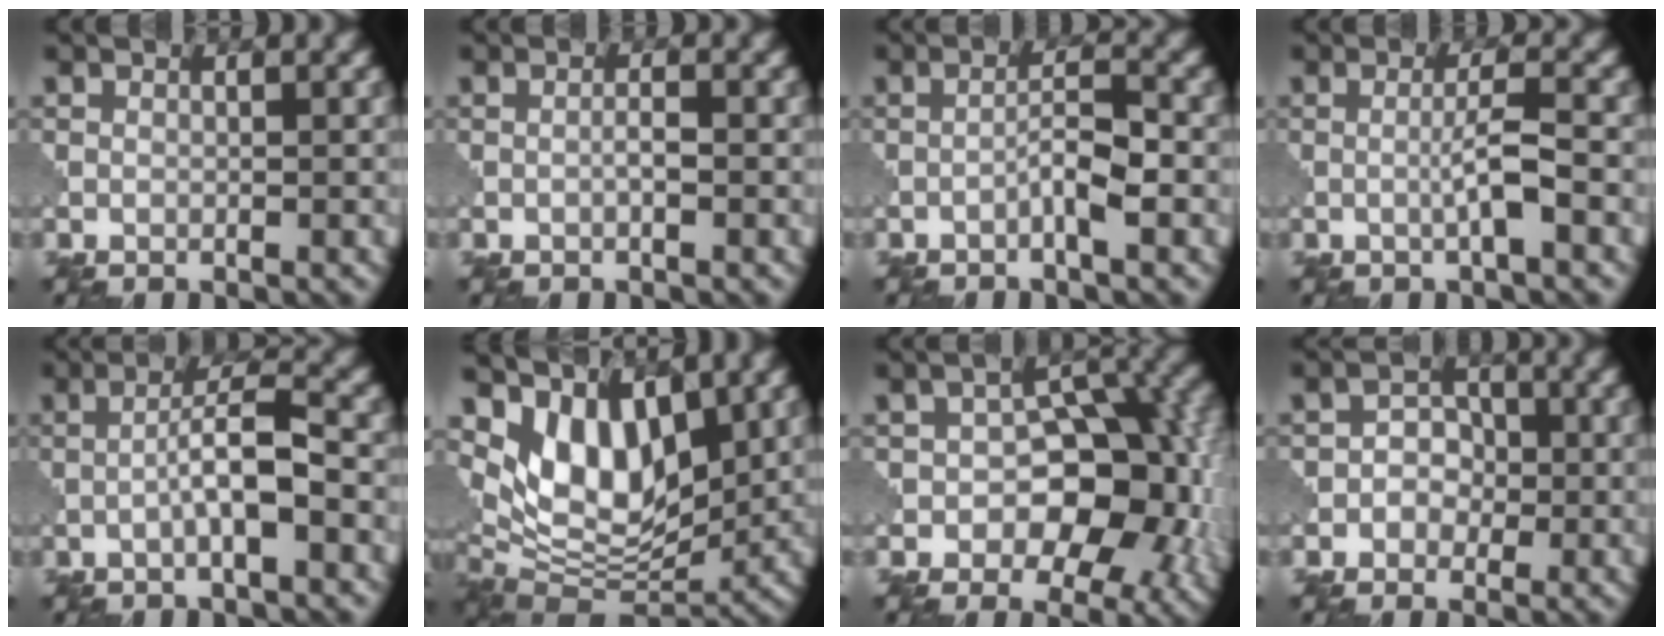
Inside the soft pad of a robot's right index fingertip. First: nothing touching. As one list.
[{"total": 1.0, "force": [-0.3, 0.1, 0.9], "torque": [-0.017, 0.002, -0.007]}, {"total": 2.8, "force": [-1.3, 0.2, 2.5], "torque": [-0.043, 0.011, -0.028]}, {"total": 2.6, "force": [-0.6, 0.0, 2.5], "torque": [-0.046, 0.006, -0.016]}, {"total": 4.2, "force": [-1.1, 0.6, 4.0], "torque": [-0.067, 0.014, -0.026]}, {"total": 7.6, "force": [3.4, 4.1, 5.4], "torque": [-0.102, -0.020, 0.061]}, {"total": 10.2, "force": [-1.6, 6.2, 7.8], "torque": [-0.084, 0.009, -0.029]}, {"total": 2.4, "force": [-0.4, 2.0, 1.2], "torque": [0.000, 0.003, -0.018]}]